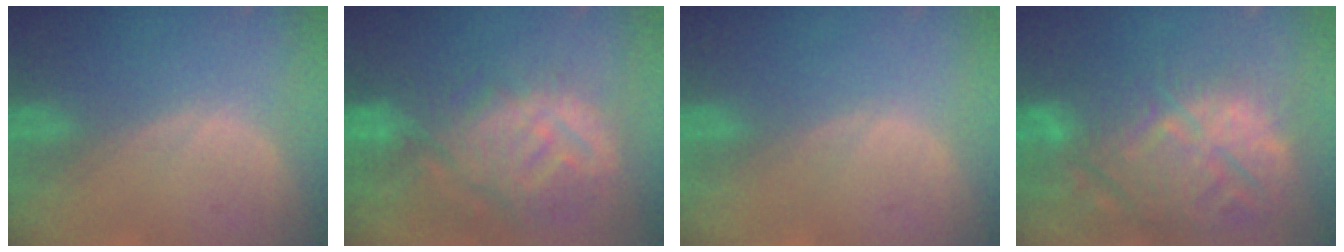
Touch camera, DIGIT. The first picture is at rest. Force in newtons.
{"total": 12.5, "press": 11.1, "slide": 5.7}
{"total": 0.0}
{"total": 15.3, "press": 13.1, "slide": 7.9}